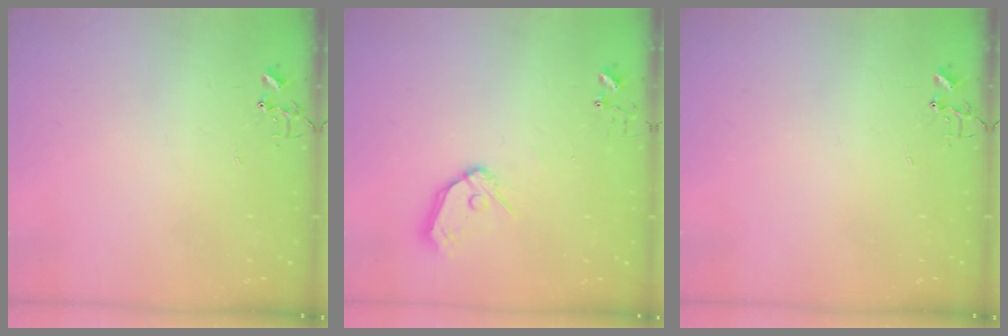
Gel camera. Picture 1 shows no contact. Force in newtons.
{"total": 9.9, "press": 9.8, "slide": 1.3}
{"total": 0.0}